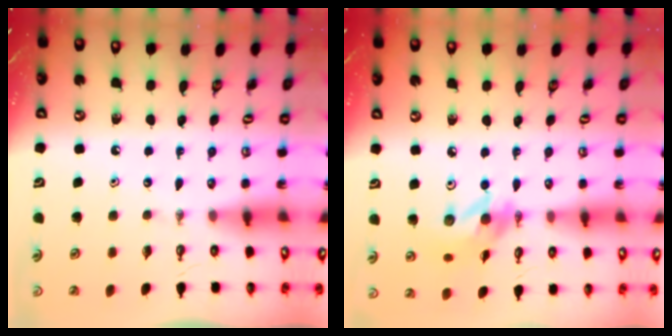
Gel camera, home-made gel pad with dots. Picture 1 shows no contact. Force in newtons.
{"total": 13.3, "press": 12.2, "slide": 5.5}